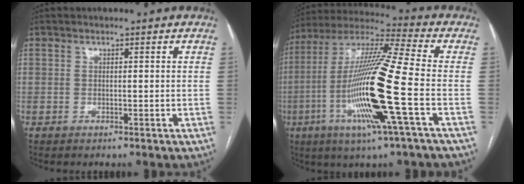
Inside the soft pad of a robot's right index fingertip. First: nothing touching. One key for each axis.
{"total": 19.5, "fx": -5.2, "fy": -0.2, "fz": 18.8, "tx": -0.387, "ty": -0.018, "tz": -0.109}